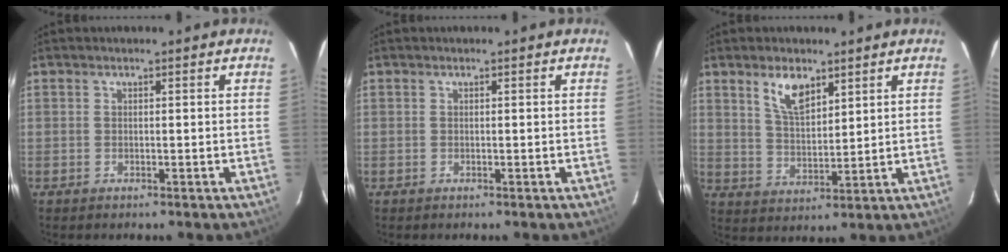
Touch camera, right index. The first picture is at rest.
{"total": 0.0}
{"total": 7.0, "force": [4.3, 3.0, 4.5], "torque": [-0.081, 0.004, 0.087]}